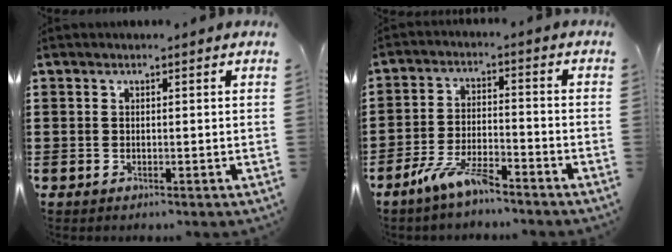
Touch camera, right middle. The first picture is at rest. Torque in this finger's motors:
{"motor_torque": [2.14, 0.00, 0.52, 0.16]}